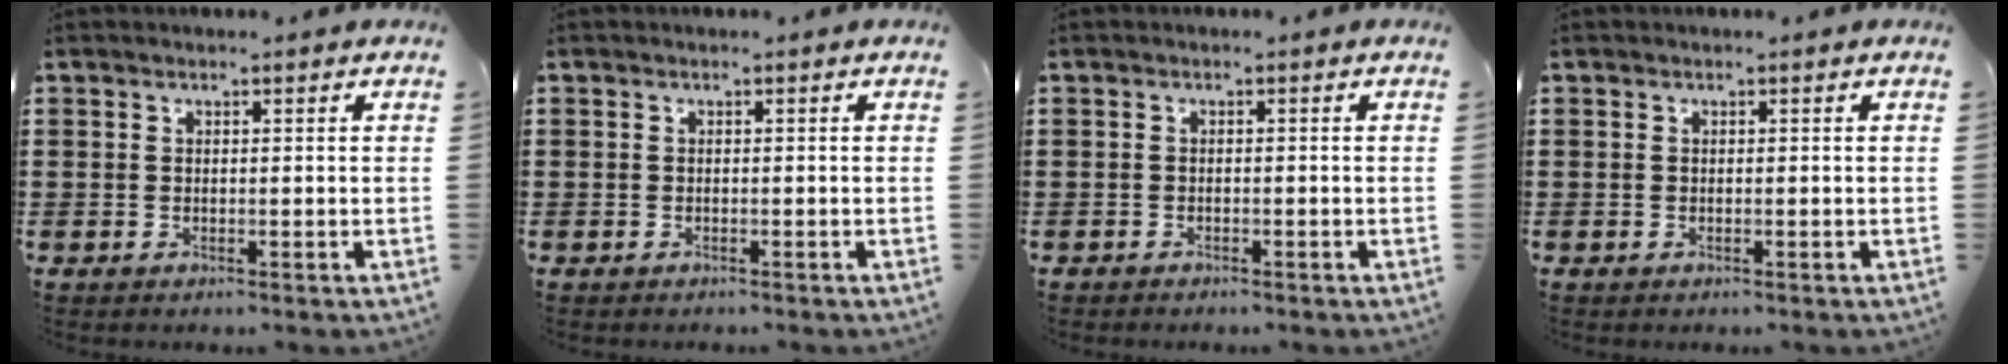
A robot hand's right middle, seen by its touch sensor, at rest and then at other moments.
{"total": 0.5, "force": [-0.5, 0.3, -0.1], "torque": [0.003, 0.004, -0.012]}
{"total": 0.7, "force": [-0.7, 0.1, 0.0], "torque": [-0.001, 0.001, -0.014]}
{"total": 0.0}